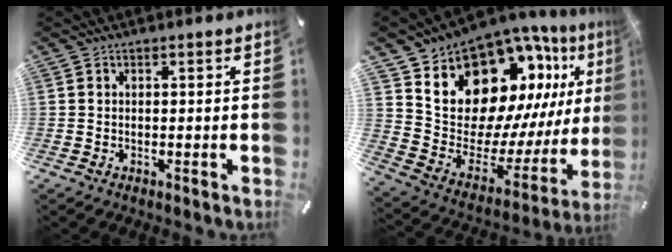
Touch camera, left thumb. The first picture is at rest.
{"total": 15.2, "force": [9.3, 10.7, 5.7], "torque": [-0.075, -0.103, 0.179]}